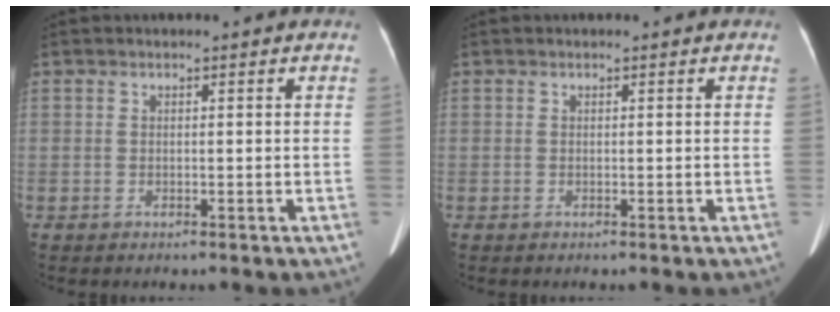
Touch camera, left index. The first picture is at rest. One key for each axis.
{"total": 0.0}